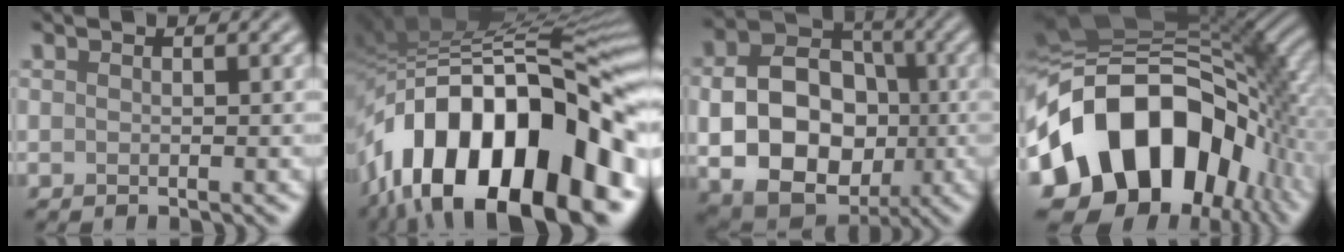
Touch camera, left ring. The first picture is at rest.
{"total": 18.5, "force": [-7.6, 9.0, 14.3], "torque": [-0.221, 0.032, -0.143]}
{"total": 12.0, "force": [-1.8, 9.0, 7.7], "torque": [-0.126, -0.018, -0.029]}
{"total": 17.8, "force": [-4.4, 12.1, 12.3], "torque": [-0.214, 0.004, -0.086]}